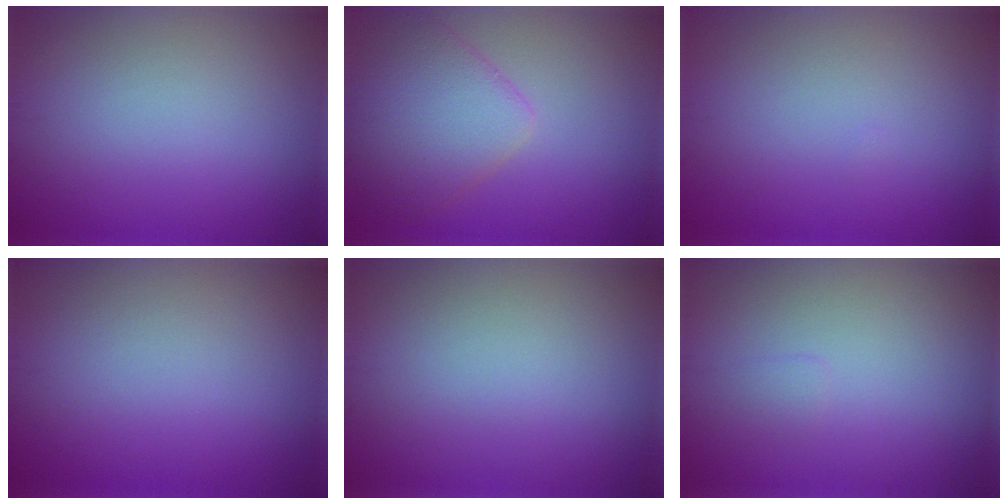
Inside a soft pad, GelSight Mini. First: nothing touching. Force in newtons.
{"total": 5.2, "press": 5.2, "slide": 0.2}
{"total": 0.0}
{"total": 0.0}
{"total": 0.0}
{"total": 0.5, "press": 0.5, "slide": 0.0}